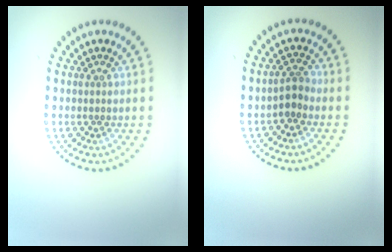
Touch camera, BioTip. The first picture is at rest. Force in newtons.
{"total": 1.7, "press": 1.4, "slide": 1.0}